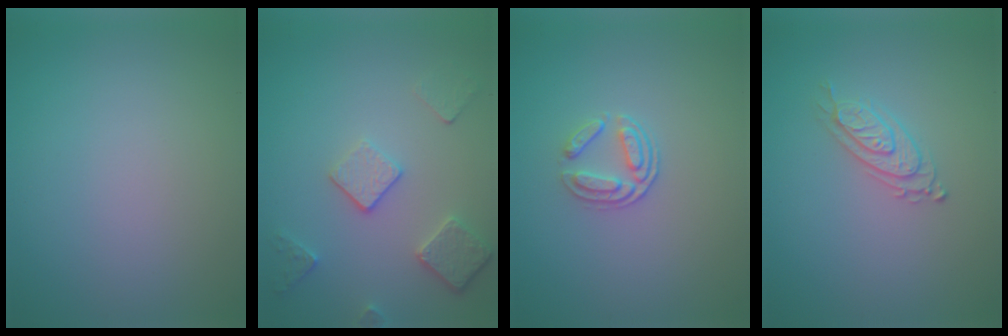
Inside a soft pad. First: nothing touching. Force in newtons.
{"total": 3.6, "press": 3.0, "slide": 2.1}
{"total": 2.0, "press": 1.4, "slide": 1.4}
{"total": 2.3, "press": 2.1, "slide": 0.9}